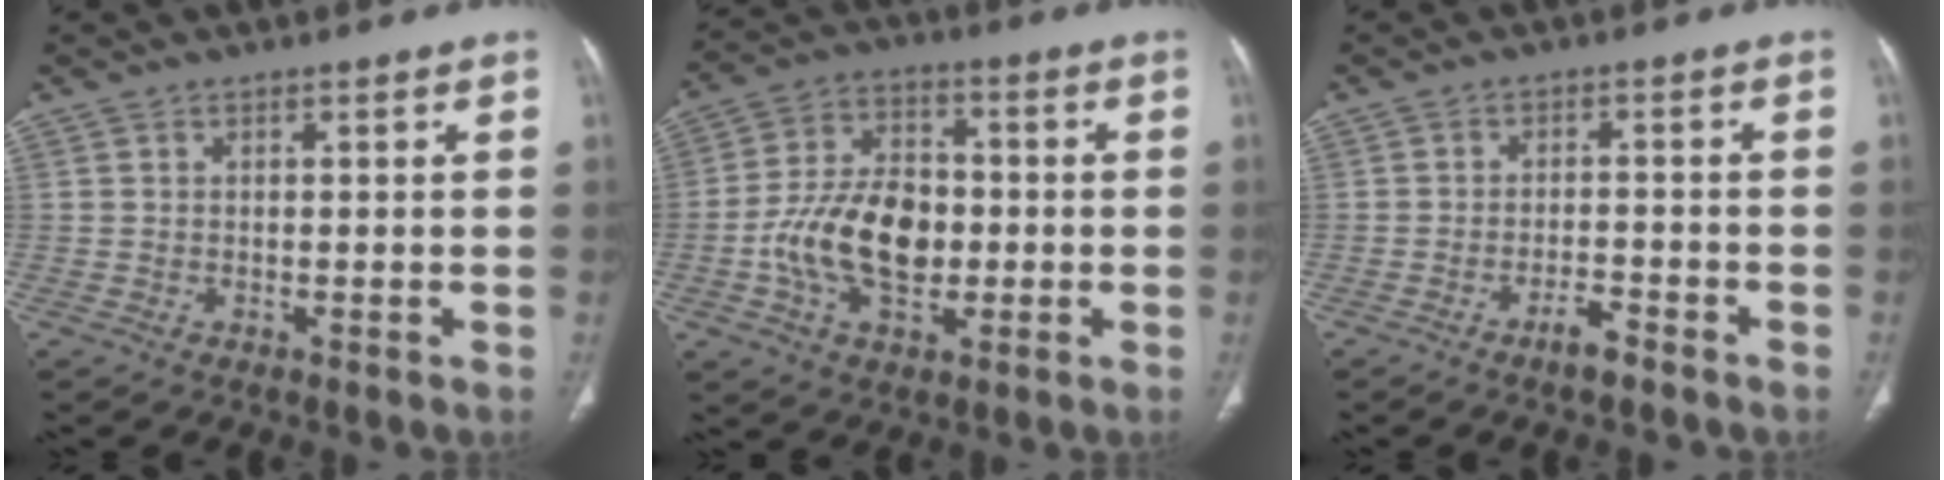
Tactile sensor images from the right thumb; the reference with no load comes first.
{"total": 14.4, "force": [-2.2, 9.2, 10.9], "torque": [-0.183, 0.022, -0.040]}
{"total": 3.2, "force": [-2.5, 0.9, 1.8], "torque": [-0.035, 0.015, -0.043]}